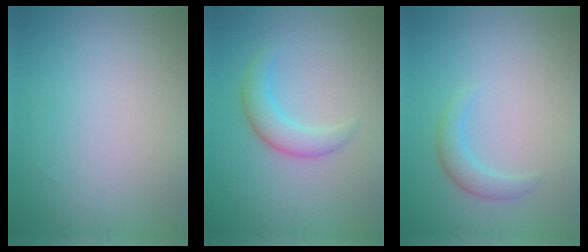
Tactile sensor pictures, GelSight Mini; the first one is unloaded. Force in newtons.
{"total": 2.9, "press": 2.9, "slide": 0.2}
{"total": 1.9, "press": 1.9, "slide": 0.1}